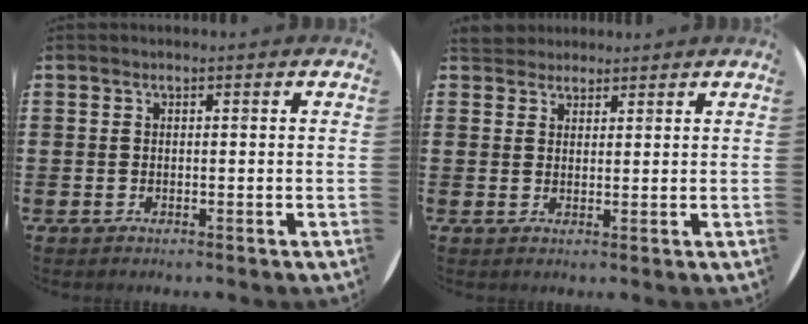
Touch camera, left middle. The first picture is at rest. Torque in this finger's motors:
{"motor_torque": [0.33, -0.31, 0.01, 0.00]}